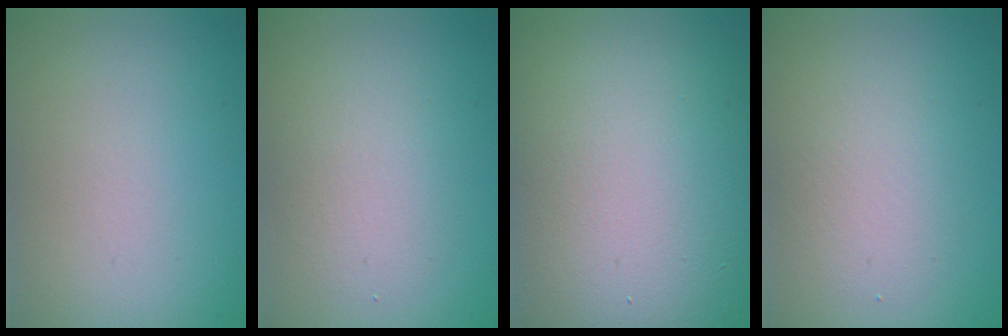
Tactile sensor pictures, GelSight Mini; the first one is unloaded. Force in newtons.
{"total": 2.4, "press": 2.4, "slide": 0.2}
{"total": 16.0, "press": 16.0, "slide": 1.3}
{"total": 2.3, "press": 2.3, "slide": 0.0}